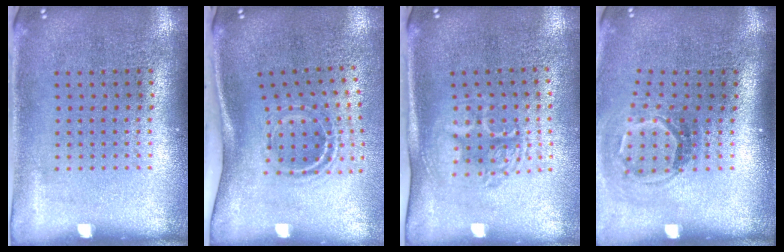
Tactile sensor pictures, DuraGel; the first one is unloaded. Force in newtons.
{"total": 2.0, "press": 1.2, "slide": 1.7}
{"total": 1.7, "press": 1.4, "slide": 1.0}
{"total": 1.9, "press": 1.3, "slide": 1.4}